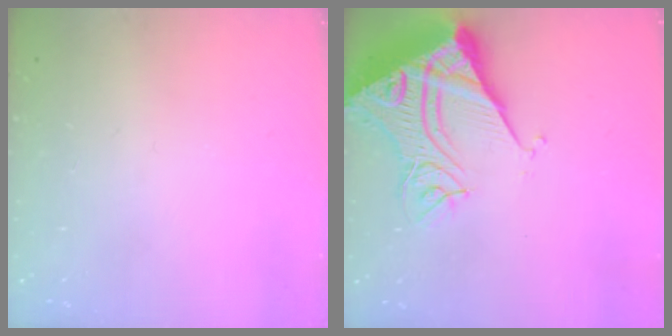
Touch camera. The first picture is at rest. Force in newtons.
{"total": 16.3, "press": 16.2, "slide": 1.9}